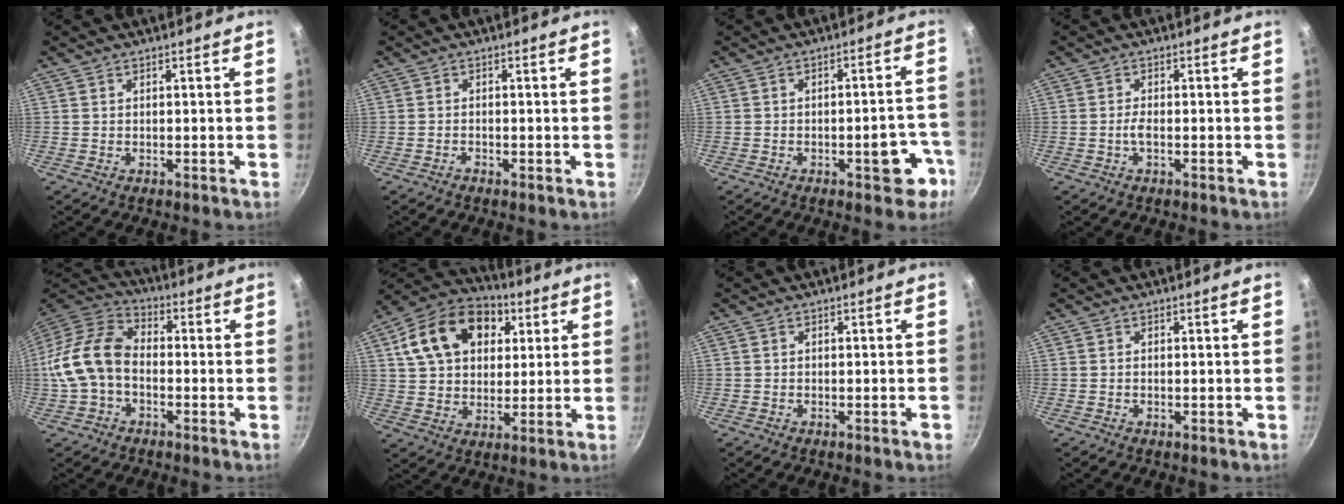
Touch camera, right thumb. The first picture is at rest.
{"total": 0.6, "force": [-0.5, 0.1, 0.2], "torque": [-0.008, 0.005, -0.014]}
{"total": 7.7, "force": [-3.6, 3.4, 5.9], "torque": [-0.041, 0.035, -0.040]}
{"total": 1.6, "force": [-0.5, 0.4, 1.4], "torque": [-0.035, 0.006, -0.014]}
{"total": 14.3, "force": [-1.9, 9.7, 10.2], "torque": [-0.183, 0.042, -0.053]}
{"total": 19.2, "force": [6.7, 13.6, 11.7], "torque": [-0.179, 0.013, 0.104]}
{"total": 0.9, "force": [-0.5, 0.1, 0.8], "torque": [-0.017, 0.006, -0.010]}
{"total": 0.0}